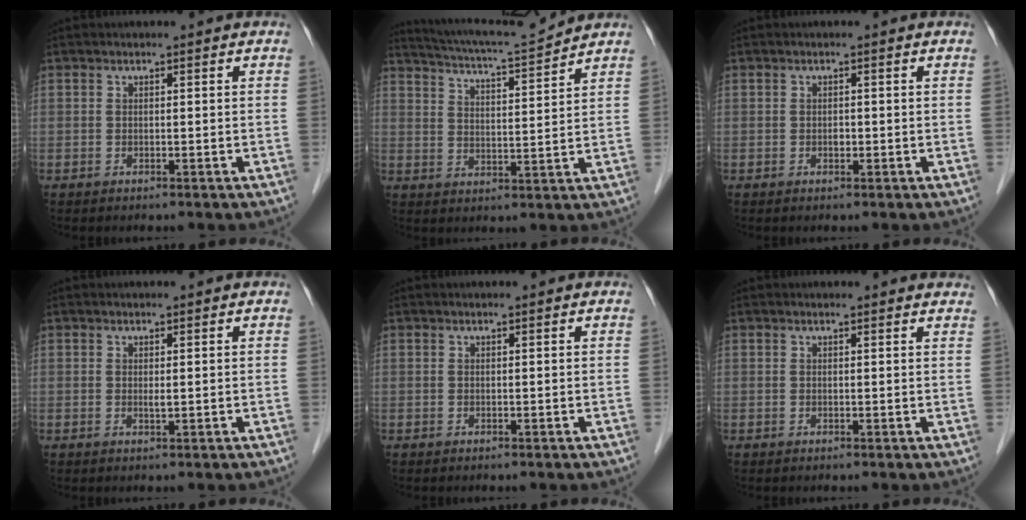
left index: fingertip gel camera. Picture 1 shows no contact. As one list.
[{"total": 10.3, "force": [9.9, -1.1, 2.6], "torque": [-0.055, -0.002, 0.161]}, {"total": 0.6, "force": [-0.1, 0.4, 0.4], "torque": [-0.009, 0.002, -0.004]}, {"total": 1.0, "force": [0.5, 0.1, 0.9], "torque": [-0.019, -0.002, 0.007]}, {"total": 0.7, "force": [0.6, 0.0, 0.2], "torque": [-0.008, 0.004, 0.011]}, {"total": 5.1, "force": [4.9, 0.7, 1.2], "torque": [-0.013, 0.011, 0.040]}]